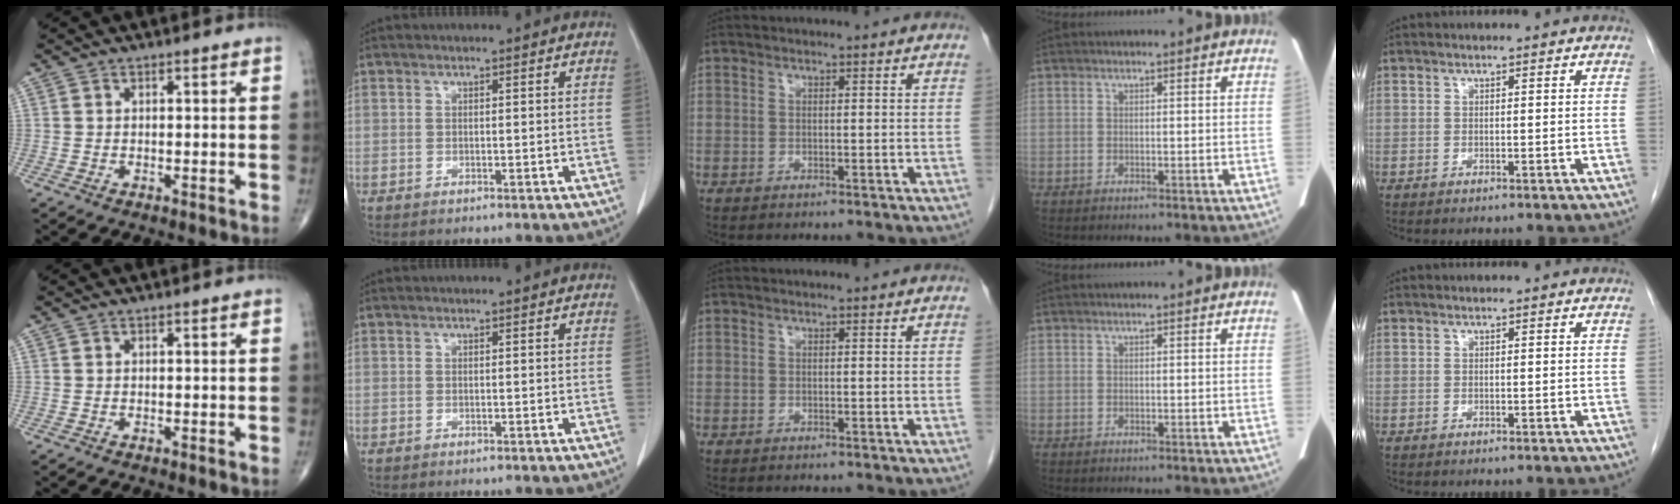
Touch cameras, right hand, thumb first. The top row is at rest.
{}